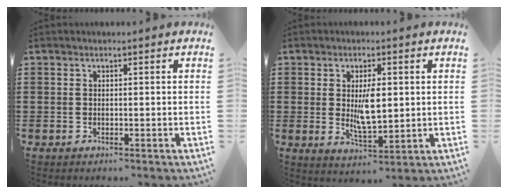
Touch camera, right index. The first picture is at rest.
{"total": 6.0, "force": [0.6, 2.4, 5.5], "torque": [-0.090, -0.001, 0.007]}